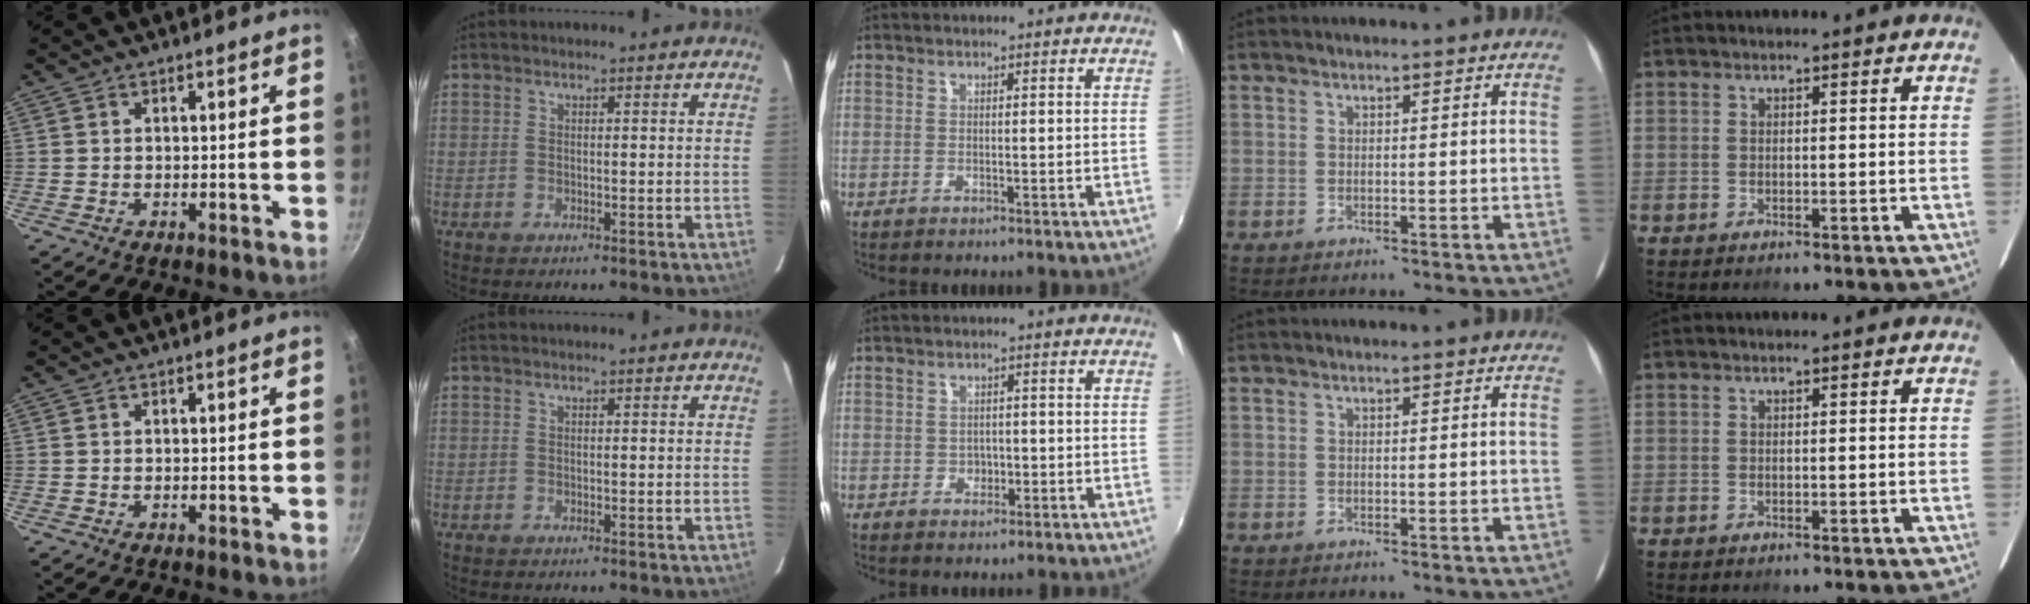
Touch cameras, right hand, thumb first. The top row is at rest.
{"middle": {"total": 2.2, "force": [-0.5, 2.0, 0.6], "torque": [-0.008, 0.000, -0.006]}}